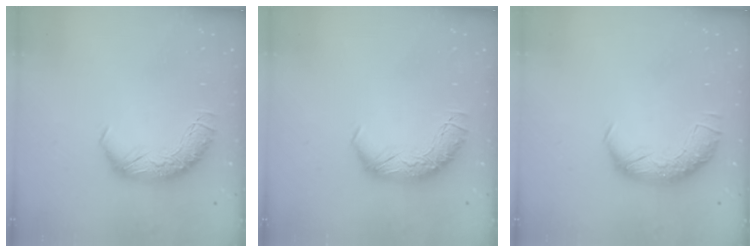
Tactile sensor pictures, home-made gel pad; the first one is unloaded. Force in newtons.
{"total": 0.0}
{"total": 1.7, "press": 0.6, "slide": 1.6}